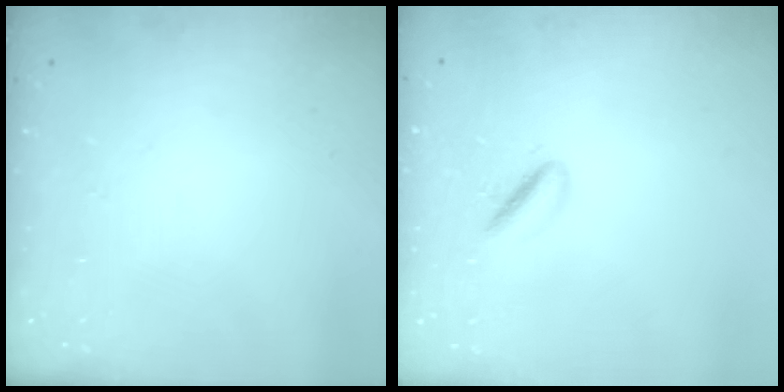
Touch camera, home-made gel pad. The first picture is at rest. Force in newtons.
{"total": 3.3, "press": 3.1, "slide": 1.2}